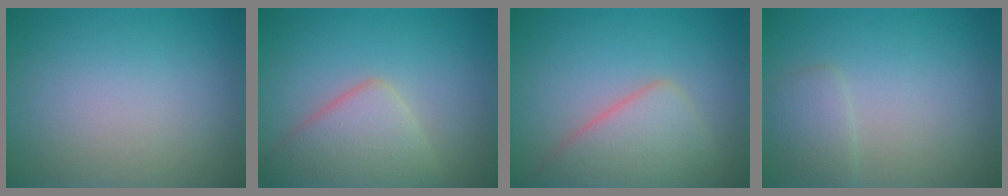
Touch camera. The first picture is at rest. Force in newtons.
{"total": 5.2, "press": 5.2, "slide": 0.3}
{"total": 5.2, "press": 5.1, "slide": 0.3}
{"total": 1.7, "press": 1.7, "slide": 0.1}